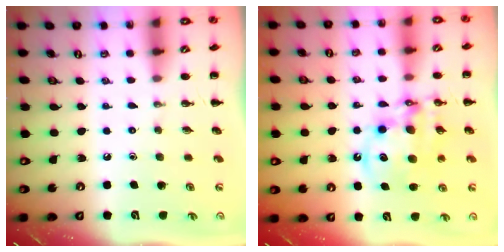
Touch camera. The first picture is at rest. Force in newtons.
{"total": 12.8, "press": 12.5, "slide": 2.9}